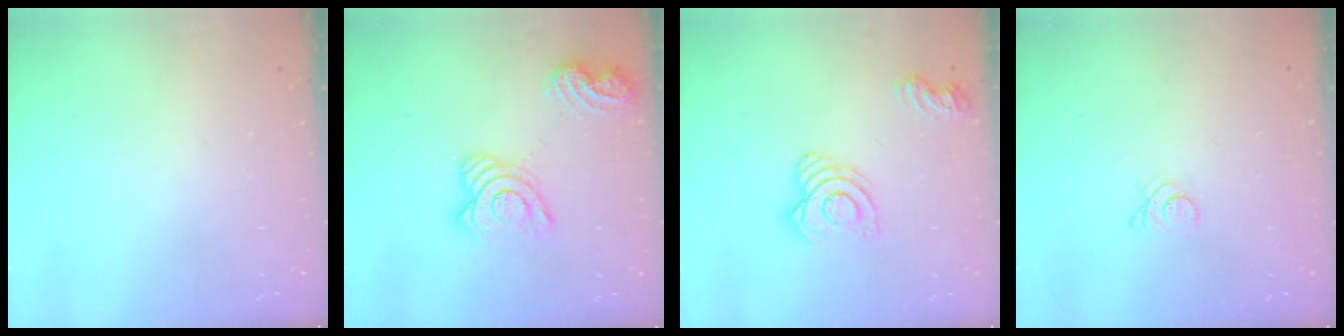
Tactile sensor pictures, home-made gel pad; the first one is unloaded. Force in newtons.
{"total": 14.9, "press": 14.8, "slide": 1.6}
{"total": 12.2, "press": 12.1, "slide": 1.5}
{"total": 3.3, "press": 3.2, "slide": 0.5}